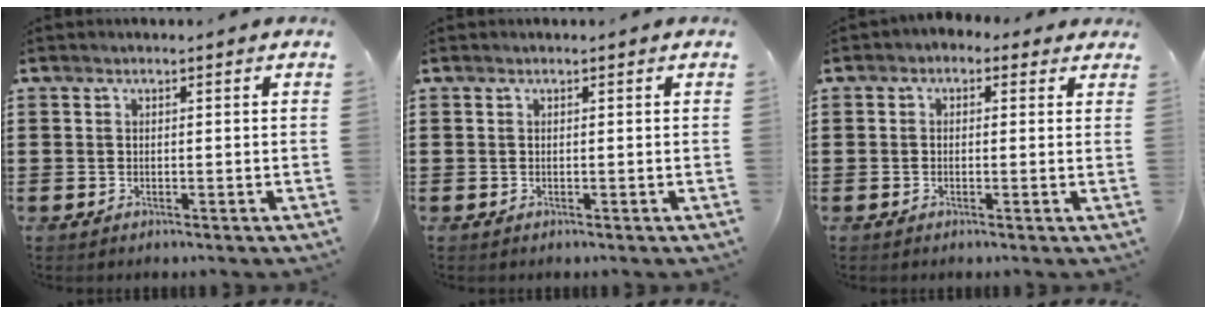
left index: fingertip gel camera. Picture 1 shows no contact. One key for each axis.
{"total": 0.0}
{"total": 1.2, "fx": -0.2, "fy": 1.1, "fz": 0.5, "tx": -0.013, "ty": 0.008, "tz": -0.007}